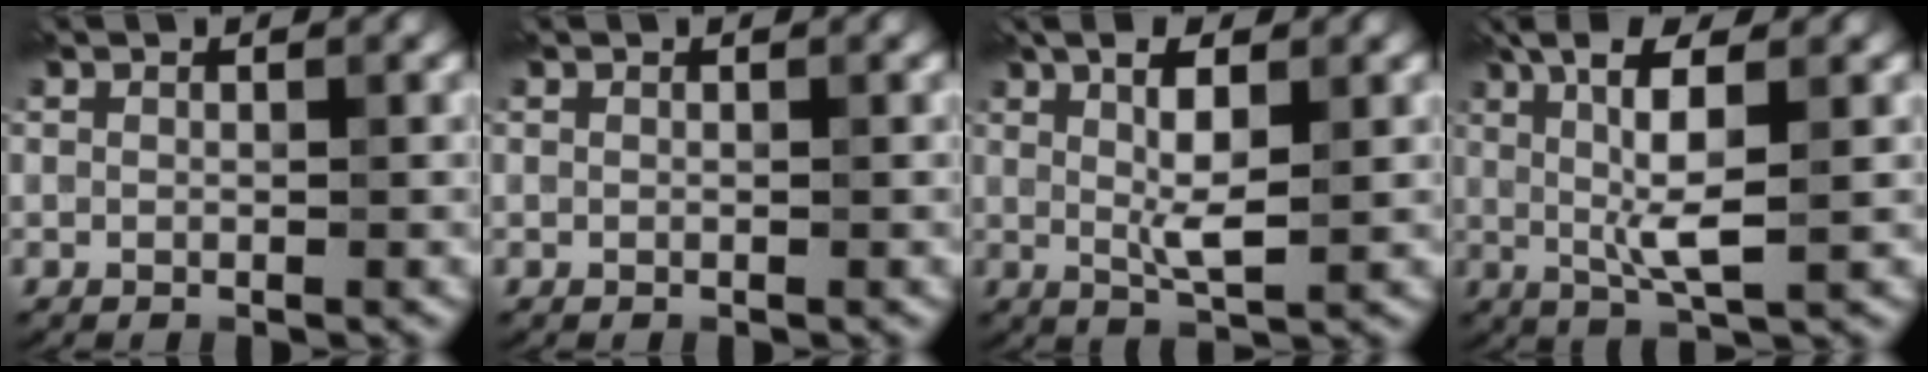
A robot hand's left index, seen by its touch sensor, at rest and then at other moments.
{"total": 0.0}
{"total": 5.0, "force": [1.2, 1.3, 4.6], "torque": [-0.084, -0.001, 0.023]}
{"total": 6.8, "force": [1.6, 1.3, 6.4], "torque": [-0.119, 0.002, 0.028]}